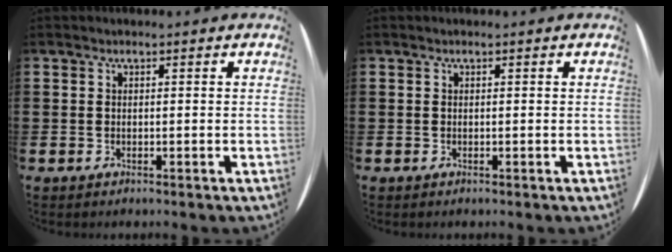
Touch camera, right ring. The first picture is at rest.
{"total": 0.0}